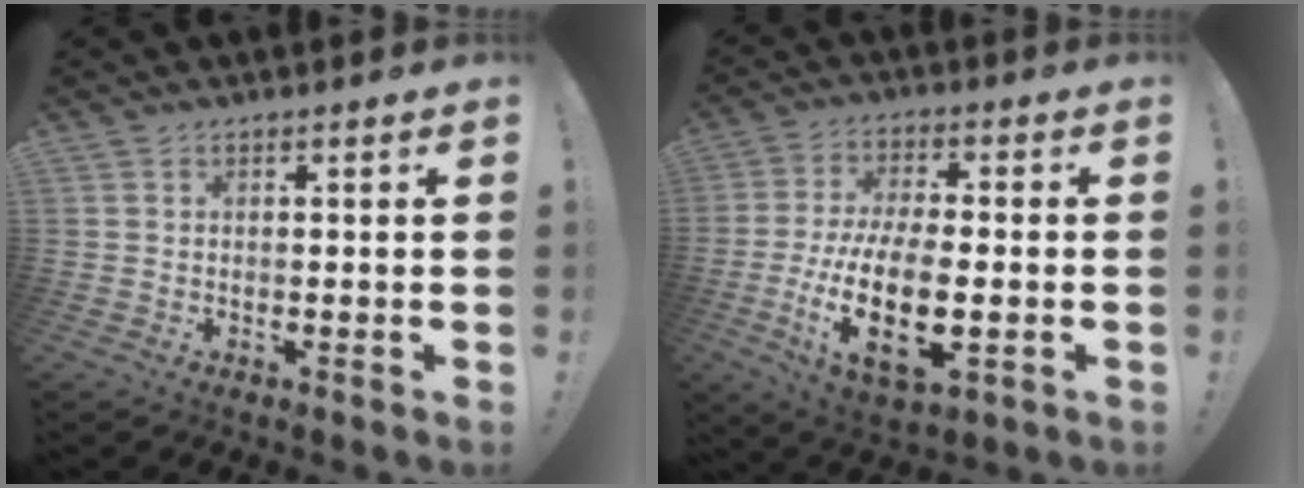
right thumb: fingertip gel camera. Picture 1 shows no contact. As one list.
[{"total": 17.4, "force": [-3.9, 7.3, 15.3], "torque": [-0.295, -0.003, -0.062]}]